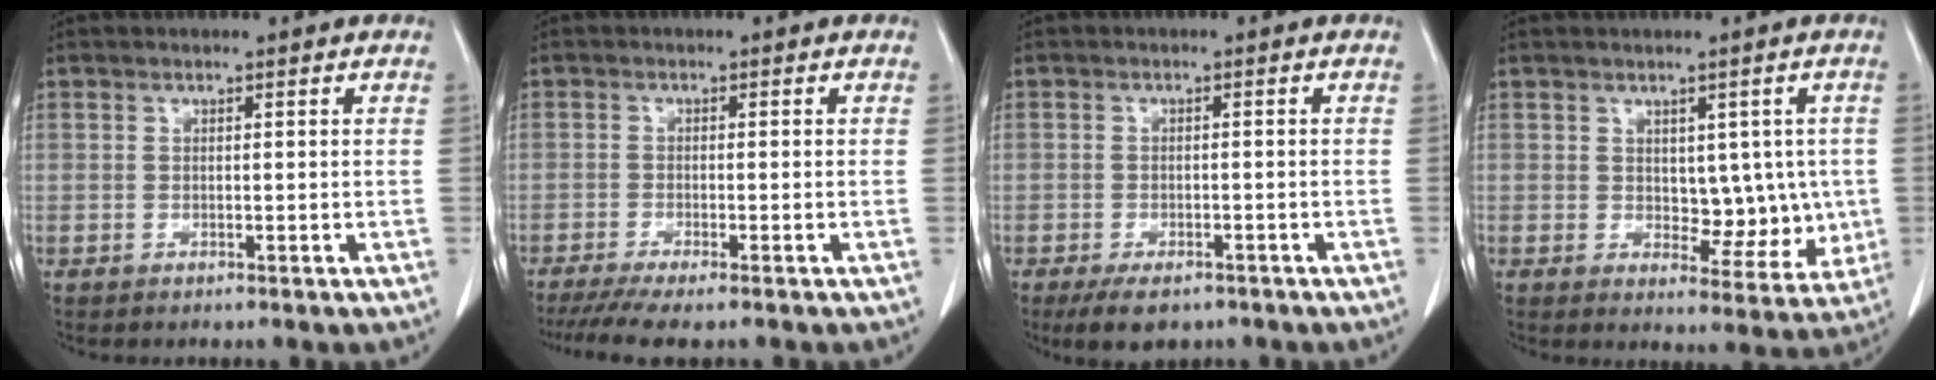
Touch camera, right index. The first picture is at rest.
{"total": 6.8, "force": [-5.5, 0.2, 4.0], "torque": [-0.058, -0.016, -0.089]}
{"total": 5.3, "force": [-3.8, 2.4, 2.7], "torque": [-0.043, -0.006, -0.055]}
{"total": 7.0, "force": [0.5, 4.3, 5.5], "torque": [-0.051, 0.004, 0.021]}